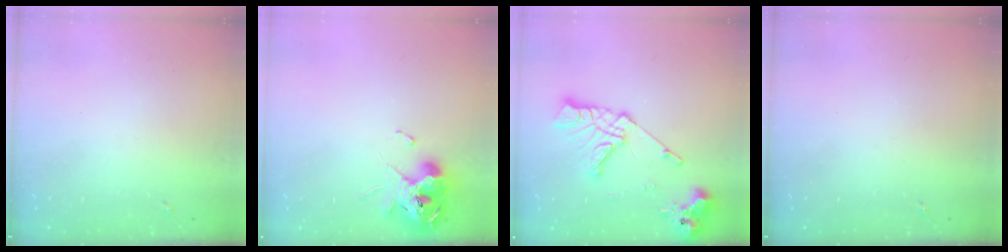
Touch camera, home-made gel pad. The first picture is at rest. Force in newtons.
{"total": 10.9, "press": 10.8, "slide": 1.8}
{"total": 15.5, "press": 15.4, "slide": 1.9}
{"total": 0.0}